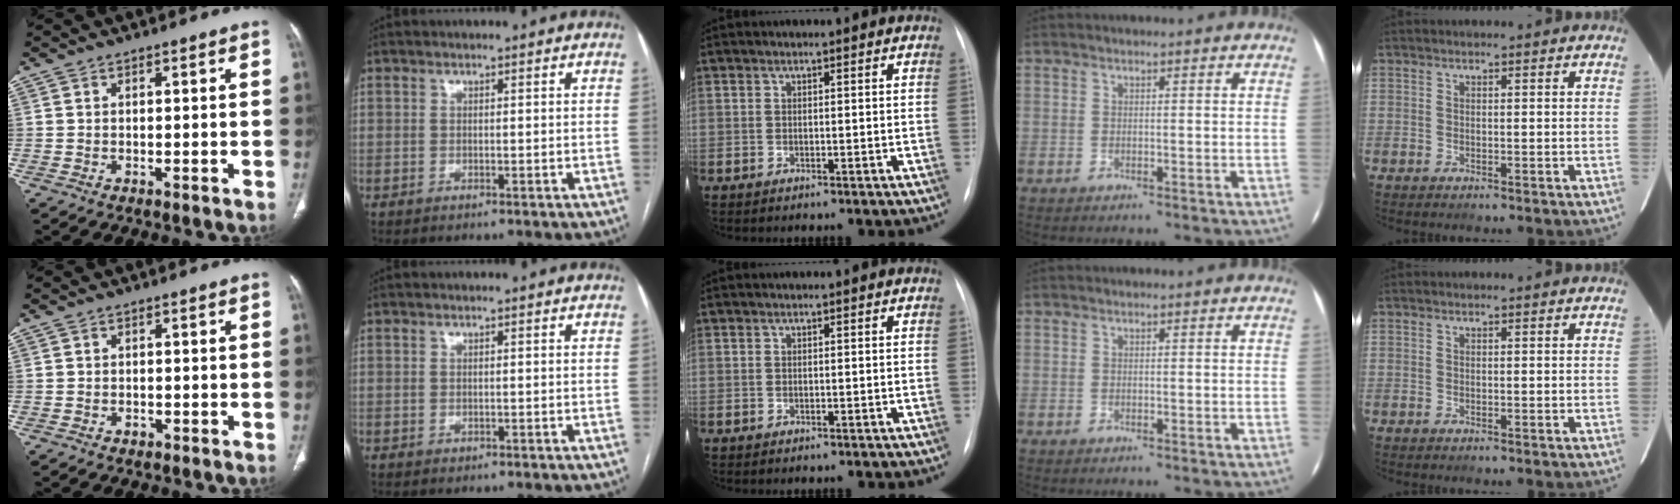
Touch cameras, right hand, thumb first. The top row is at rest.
{"thumb": {"total": 1.0, "force": [-0.5, 0.7, 0.4], "torque": [-0.004, 0.003, -0.007]}}